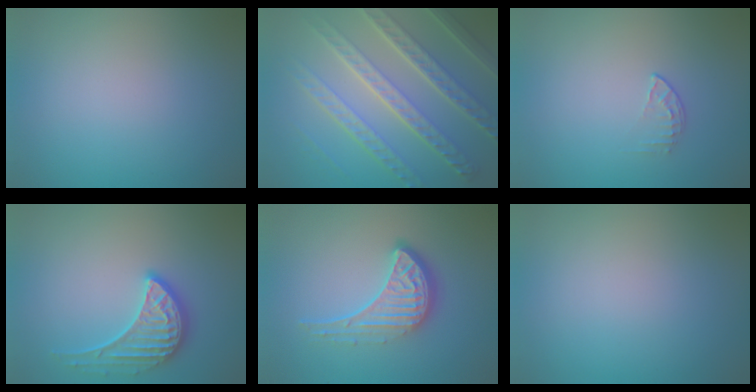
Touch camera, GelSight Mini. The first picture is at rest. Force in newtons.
{"total": 8.6, "press": 6.2, "slide": 6.0}
{"total": 0.8, "press": 0.6, "slide": 0.6}
{"total": 3.3, "press": 3.1, "slide": 1.2}
{"total": 4.6, "press": 3.3, "slide": 3.3}
{"total": 0.0}